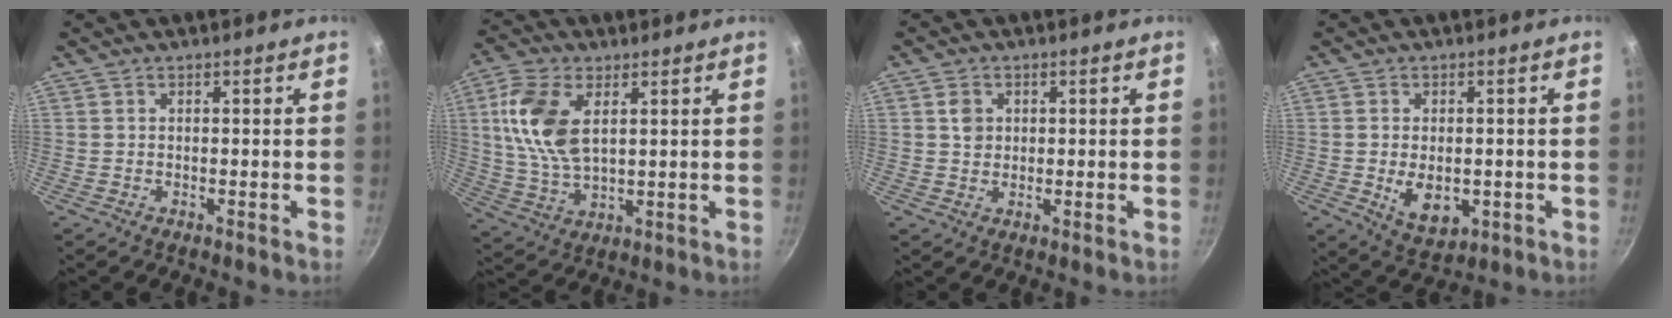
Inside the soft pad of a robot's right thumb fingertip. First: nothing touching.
{"total": 12.9, "force": [3.6, 7.0, 10.1], "torque": [-0.199, -0.008, 0.074]}
{"total": 3.1, "force": [0.8, 2.6, 1.5], "torque": [-0.014, 0.001, 0.012]}
{"total": 7.5, "force": [-1.1, 4.8, 5.6], "torque": [-0.078, -0.009, -0.002]}